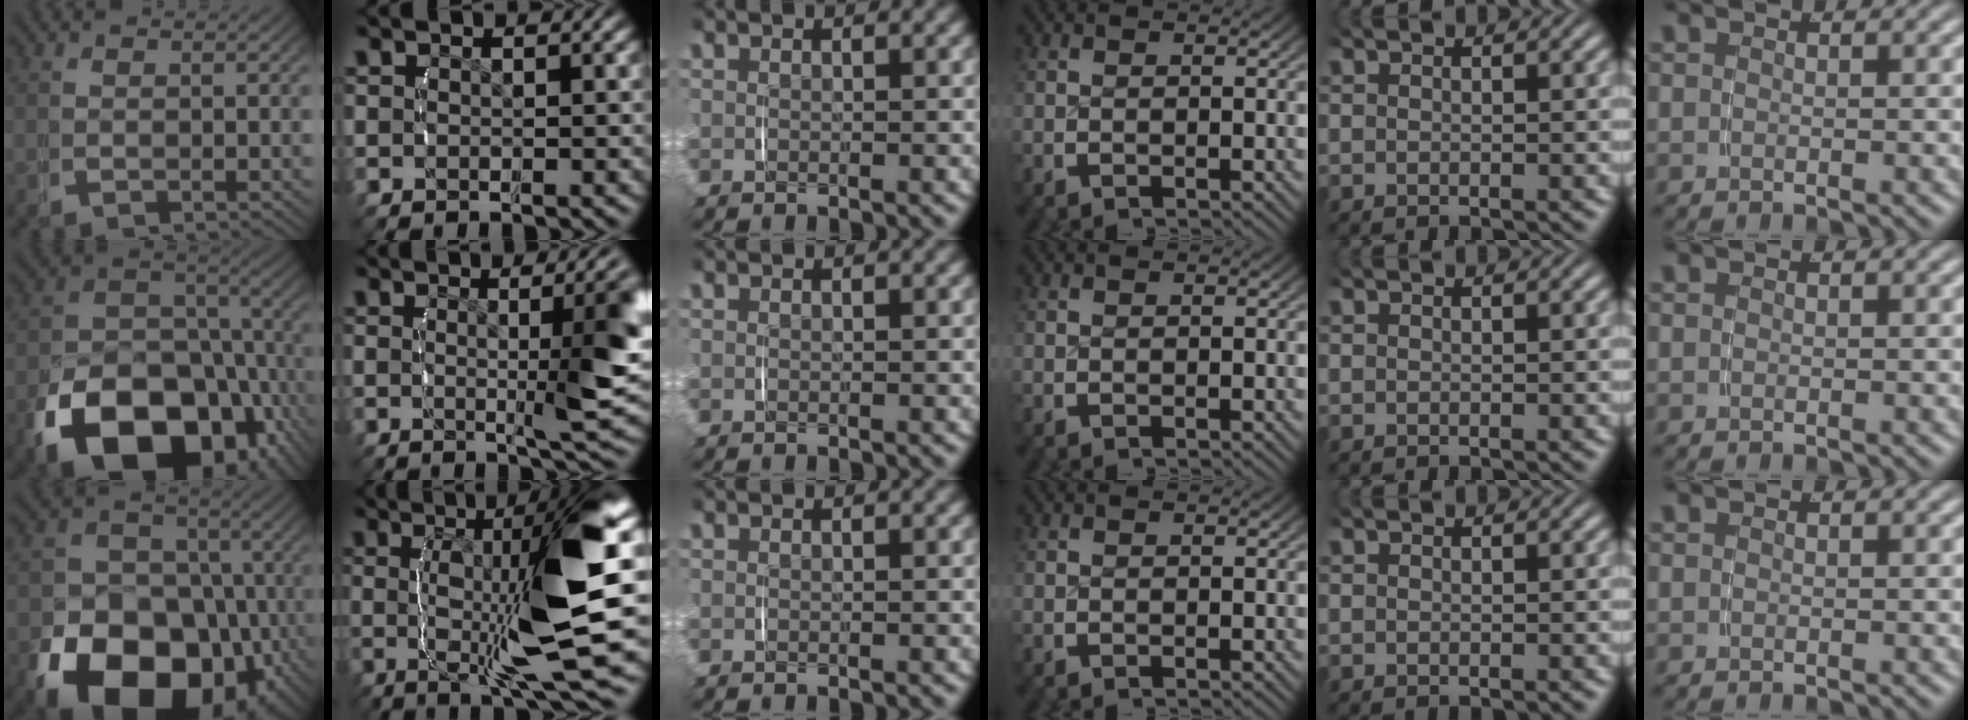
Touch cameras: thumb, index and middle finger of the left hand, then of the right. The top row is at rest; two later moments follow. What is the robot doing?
{"motion": "lift_and_place", "object": "jar lid"}